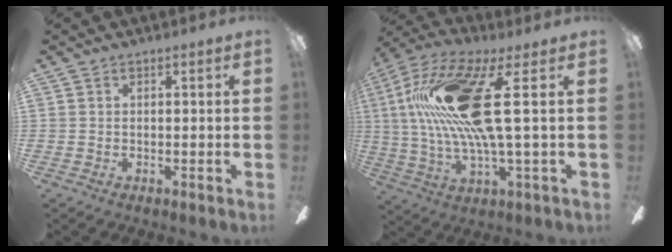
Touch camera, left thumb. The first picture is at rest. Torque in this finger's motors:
{"motor_torque": [0.82, 2.64, 2.34, -0.43, 0.27]}